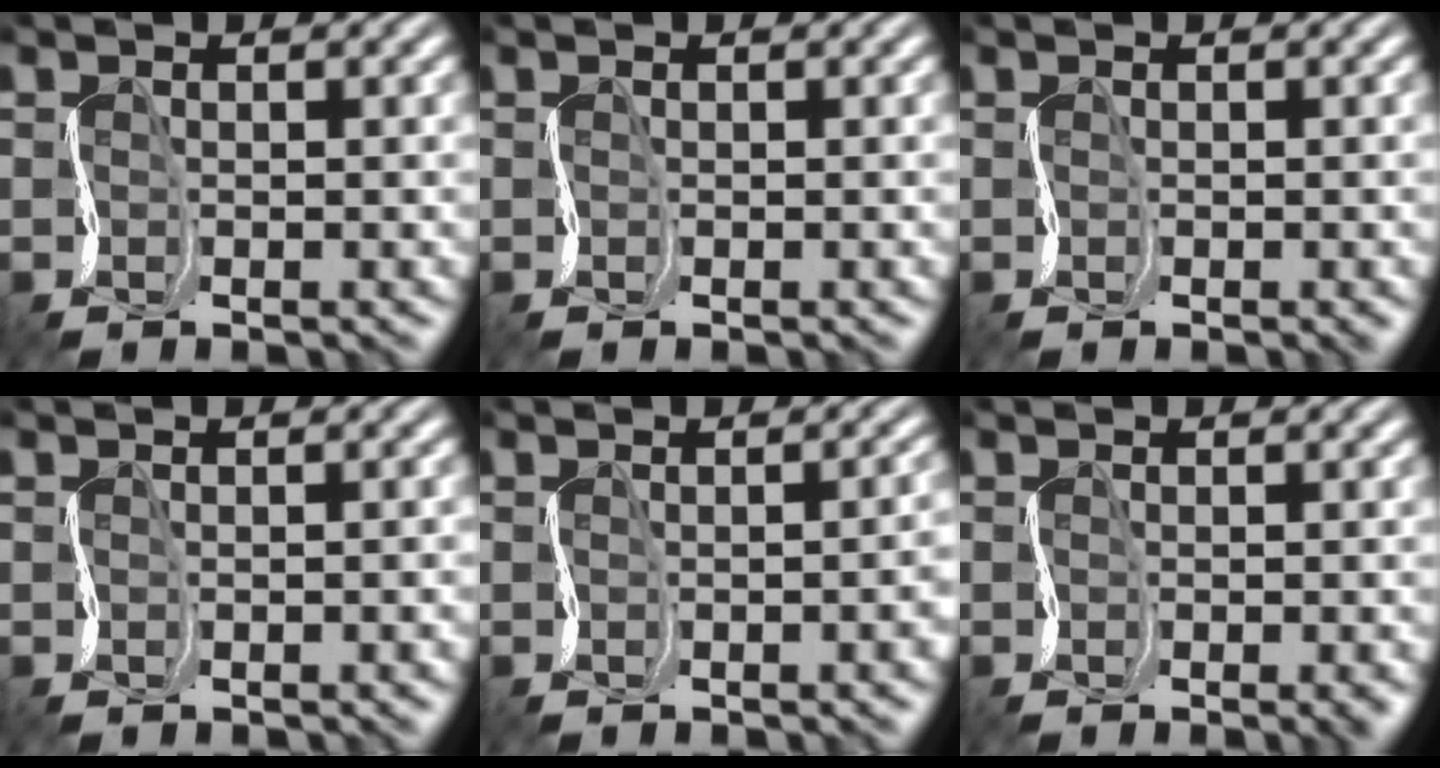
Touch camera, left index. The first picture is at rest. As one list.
[{"total": 0.0}, {"total": 1.0, "force": [-0.5, 0.3, 0.8], "torque": [-0.006, 0.000, -0.001]}, {"total": 0.9, "force": [-0.3, 0.5, 0.7], "torque": [0.004, 0.007, -0.007]}, {"total": 3.9, "force": [-0.9, 1.7, 3.4], "torque": [-0.015, 0.008, -0.013]}, {"total": 2.3, "force": [-0.9, 0.9, 2.0], "torque": [-0.016, -0.002, -0.005]}]